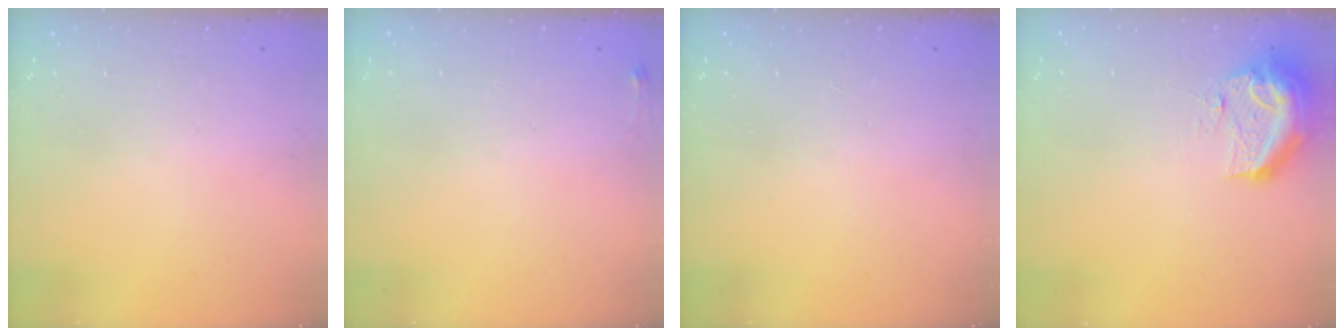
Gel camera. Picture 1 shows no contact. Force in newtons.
{"total": 3.4, "press": 3.4, "slide": 0.5}
{"total": 0.0}
{"total": 11.7, "press": 11.7, "slide": 1.3}